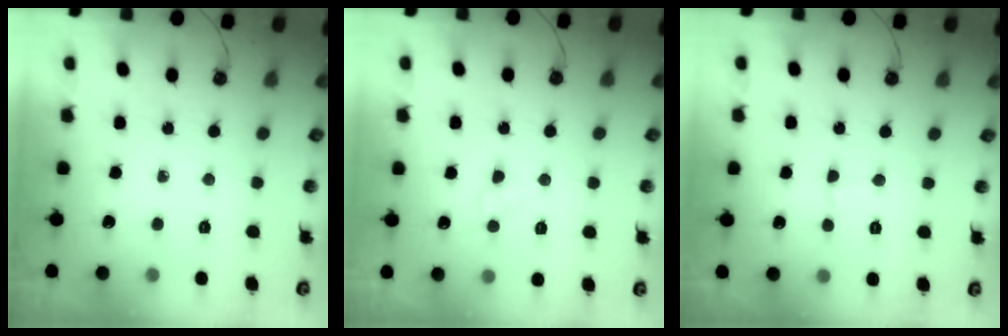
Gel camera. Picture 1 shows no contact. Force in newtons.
{"total": 3.0, "press": 2.9, "slide": 0.3}
{"total": 2.1, "press": 2.0, "slide": 0.6}